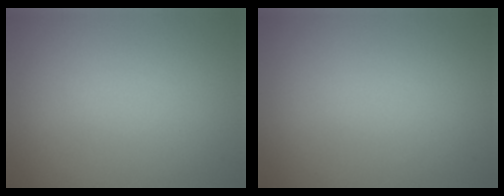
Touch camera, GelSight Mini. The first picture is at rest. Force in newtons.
{"total": 0.0}